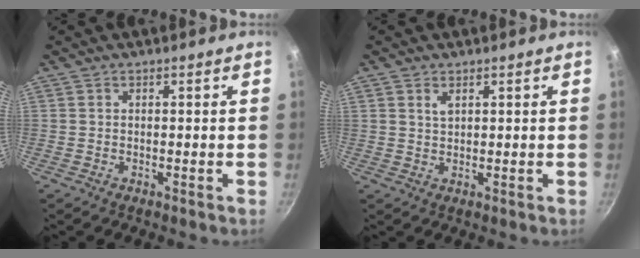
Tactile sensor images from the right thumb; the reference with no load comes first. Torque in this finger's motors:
{"motor_torque": [-0.57, -0.19, -0.17, 0.13, -0.02]}